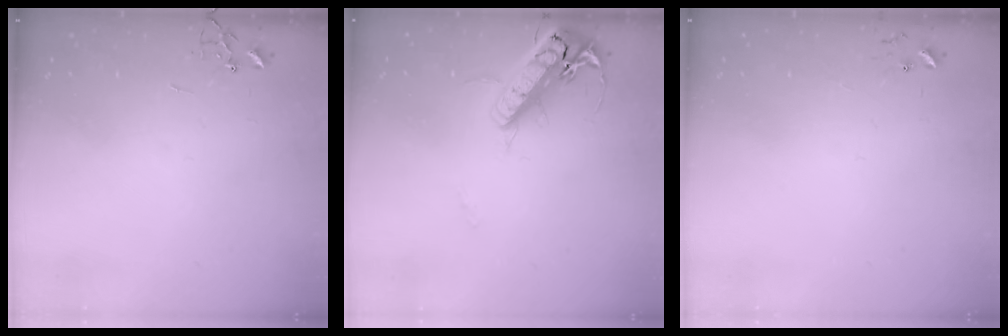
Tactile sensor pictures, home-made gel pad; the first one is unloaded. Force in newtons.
{"total": 19.2, "press": 18.9, "slide": 3.3}
{"total": 4.7, "press": 4.7, "slide": 0.4}